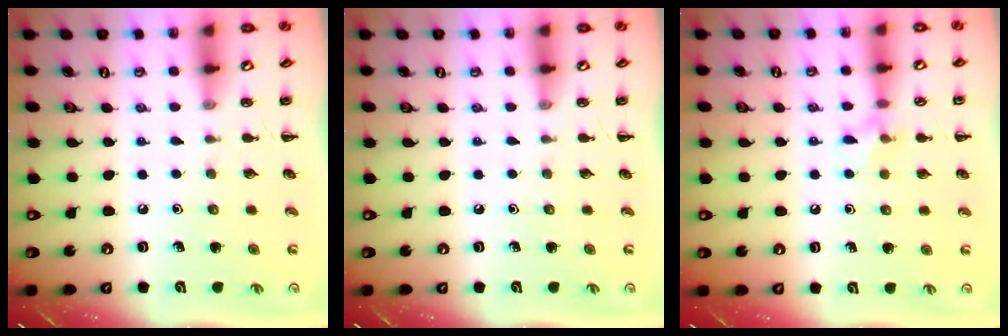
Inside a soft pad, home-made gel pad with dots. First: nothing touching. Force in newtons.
{"total": 0.0}
{"total": 6.9, "press": 6.7, "slide": 1.7}